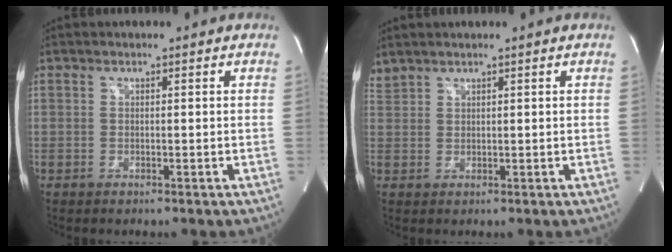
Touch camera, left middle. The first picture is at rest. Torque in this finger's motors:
{"motor_torque": [-0.04, -0.07, 0.02, -0.01]}